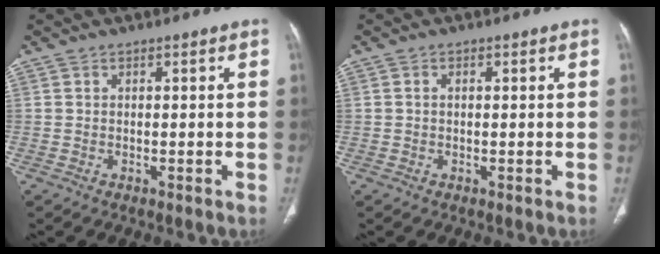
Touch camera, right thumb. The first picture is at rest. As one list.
[{"total": 0.6, "force": [0.1, 0.4, 0.4], "torque": [-0.013, 0.005, 0.003]}]